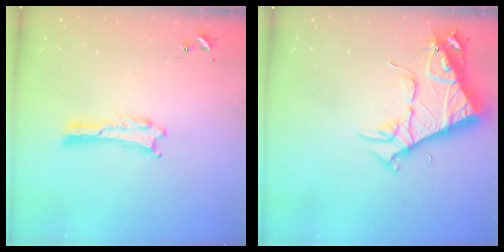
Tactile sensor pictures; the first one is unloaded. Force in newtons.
{"total": 7.9, "press": 7.9, "slide": 0.9}